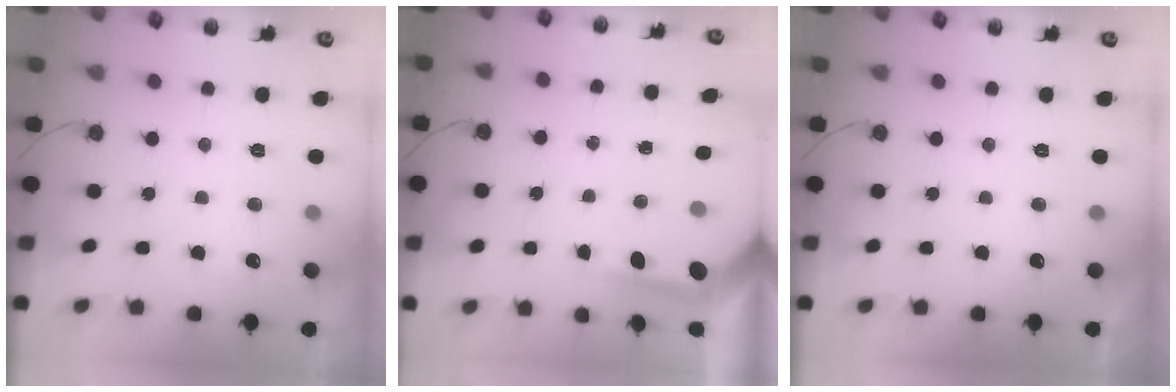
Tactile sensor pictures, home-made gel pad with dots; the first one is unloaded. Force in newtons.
{"total": 3.9, "press": 3.9, "slide": 0.5}
{"total": 0.0}